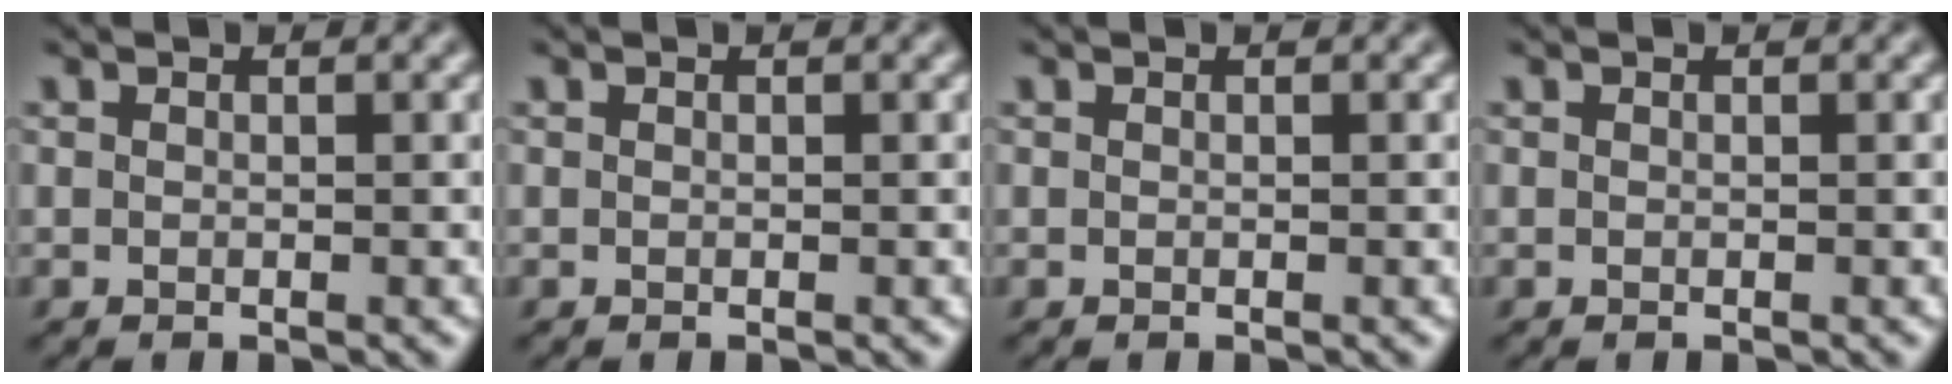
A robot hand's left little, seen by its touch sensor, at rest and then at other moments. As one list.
[{"total": 0.0}, {"total": 0.0}, {"total": 0.0}]